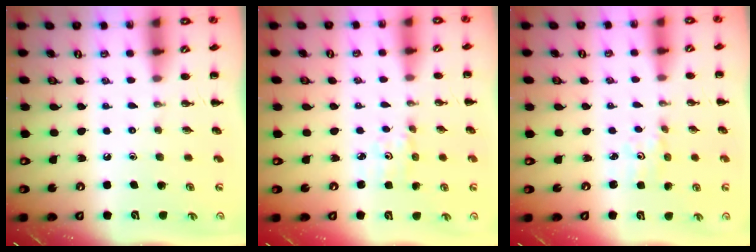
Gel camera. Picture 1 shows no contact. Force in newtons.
{"total": 1.6, "press": 1.5, "slide": 0.3}
{"total": 1.6, "press": 1.6, "slide": 0.4}